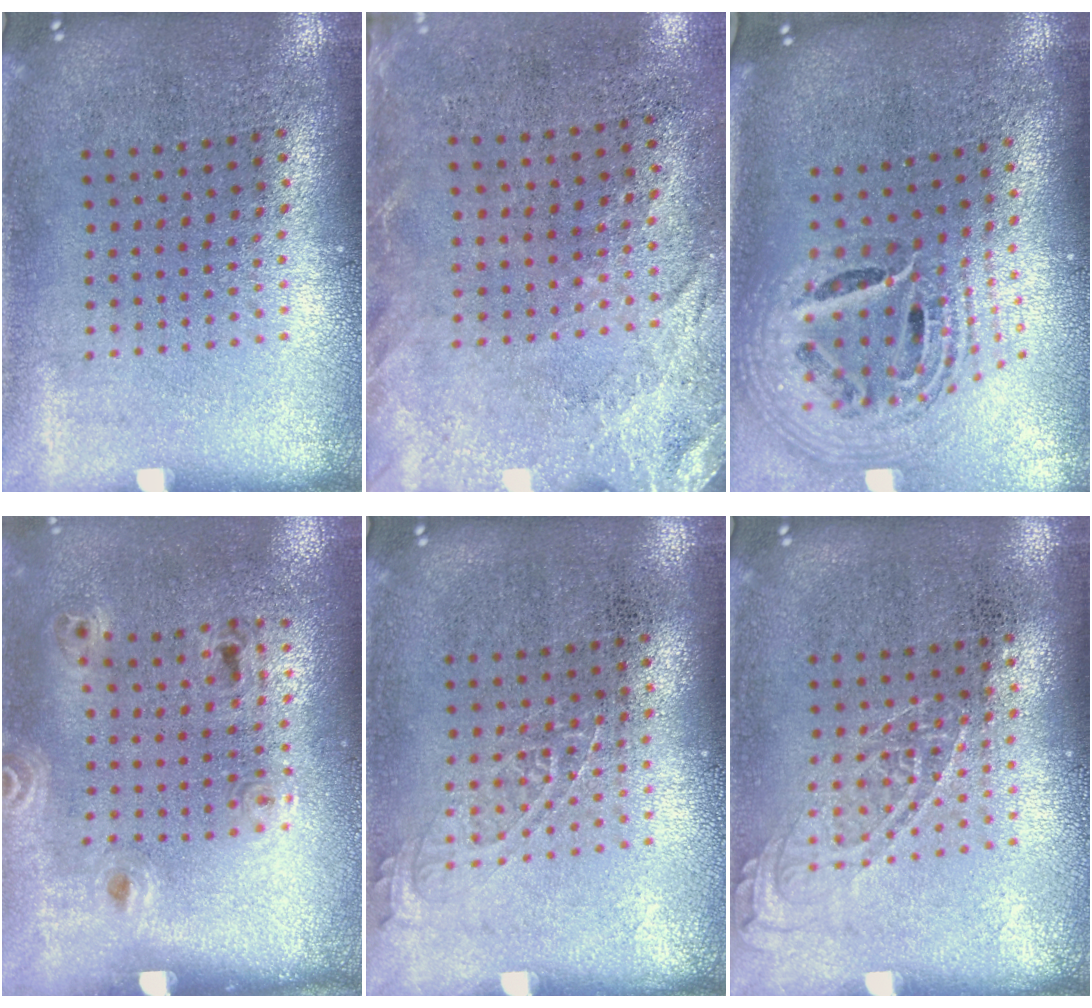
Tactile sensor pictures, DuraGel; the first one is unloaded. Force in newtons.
{"total": 2.6, "press": 2.0, "slide": 1.5}
{"total": 2.2, "press": 1.6, "slide": 1.5}
{"total": 1.5, "press": 0.9, "slide": 1.2}
{"total": 1.0, "press": 1.0, "slide": 0.1}
{"total": 1.5, "press": 1.4, "slide": 0.2}